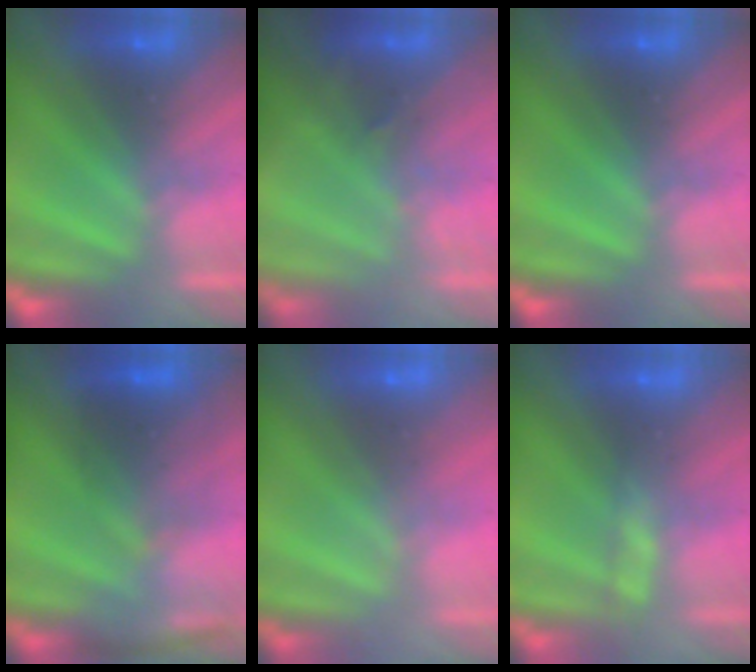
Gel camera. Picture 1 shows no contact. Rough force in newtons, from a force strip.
{"total": 2.7}
{"total": 0.0}
{"total": 2.7}
{"total": 1.6}
{"total": 2.6}